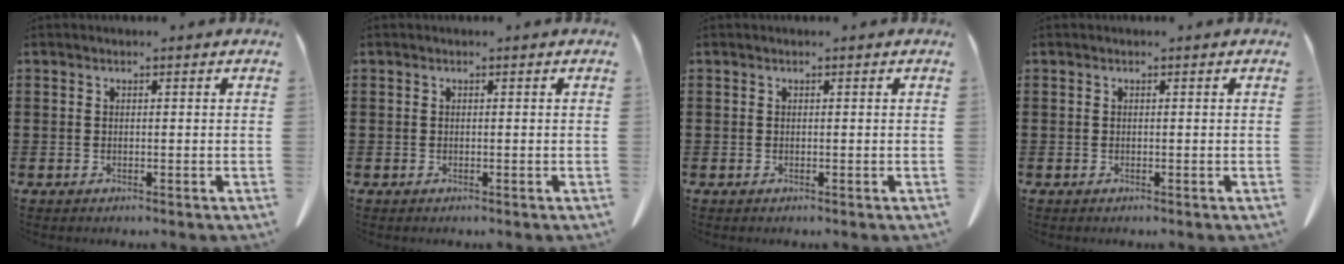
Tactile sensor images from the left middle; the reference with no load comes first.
{"total": 0.0}
{"total": 0.0}
{"total": 0.0}